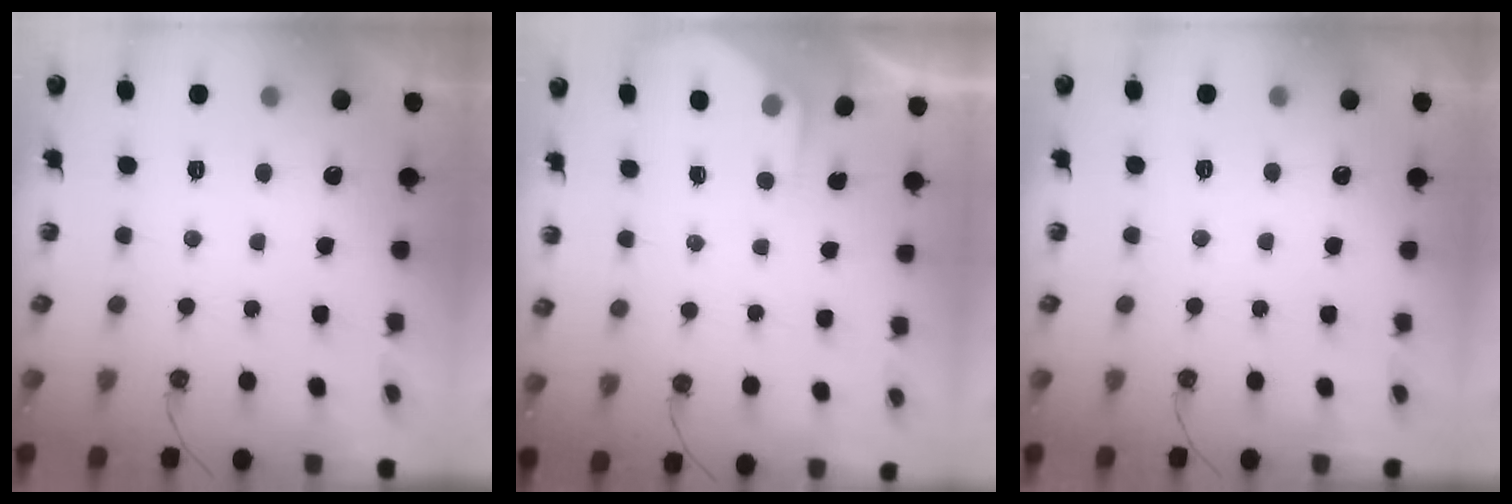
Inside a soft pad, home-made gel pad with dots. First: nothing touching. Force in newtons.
{"total": 1.4, "press": 1.3, "slide": 0.2}
{"total": 2.9, "press": 2.9, "slide": 0.4}